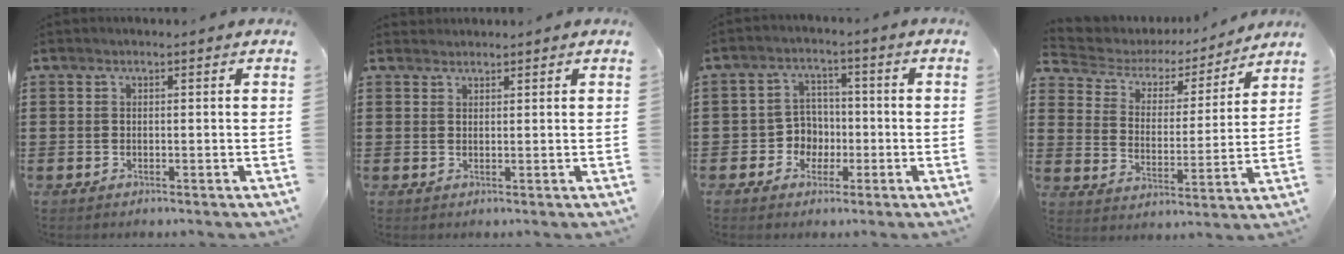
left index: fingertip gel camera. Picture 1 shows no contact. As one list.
[{"total": 1.2, "force": [1.2, 0.3, -0.1], "torque": [-0.001, 0.001, 0.024]}, {"total": 4.6, "force": [-1.4, 4.1, 1.3], "torque": [-0.039, 0.010, -0.029]}, {"total": 3.7, "force": [3.2, 1.7, 1.0], "torque": [-0.044, -0.021, 0.044]}]